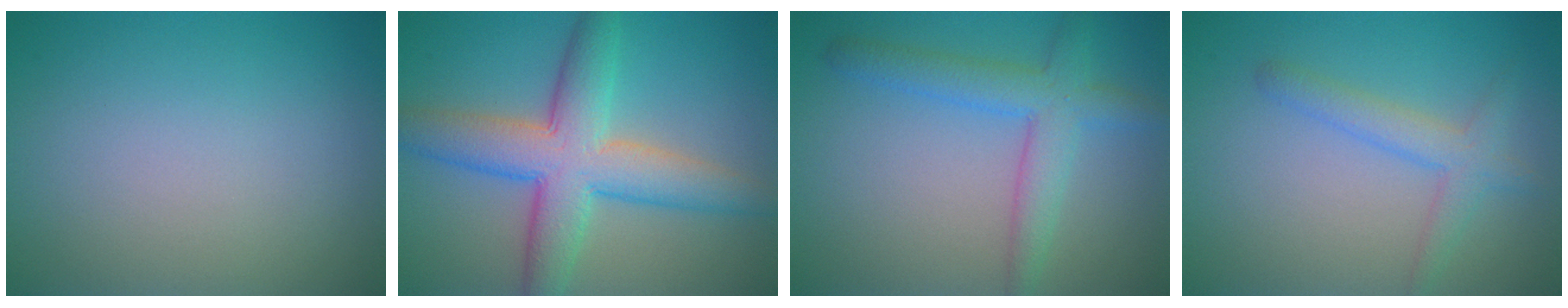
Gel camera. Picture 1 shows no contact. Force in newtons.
{"total": 8.0, "press": 8.0, "slide": 0.3}
{"total": 4.2, "press": 4.2, "slide": 0.2}
{"total": 2.8, "press": 2.8, "slide": 0.2}